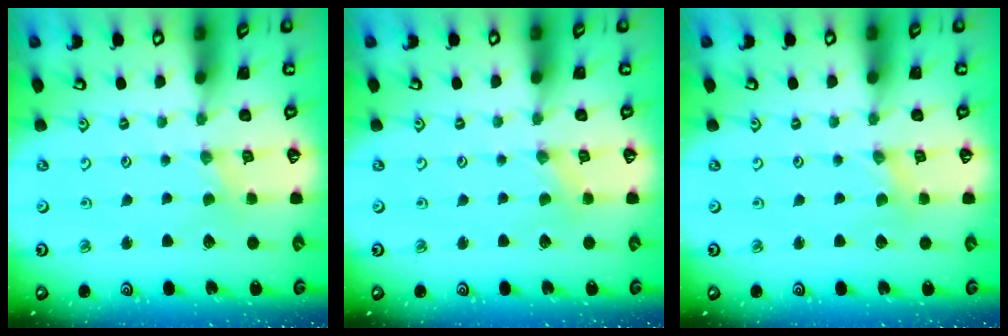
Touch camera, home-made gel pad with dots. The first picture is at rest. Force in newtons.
{"total": 0.0}
{"total": 0.0}